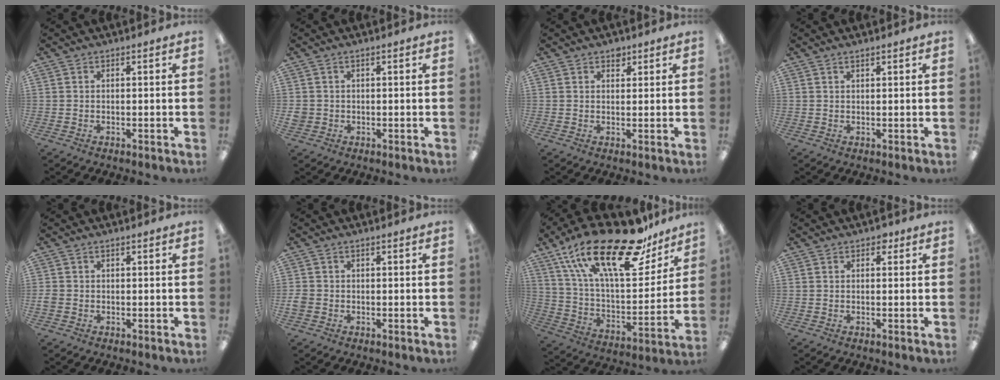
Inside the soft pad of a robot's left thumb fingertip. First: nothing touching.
{"total": 2.0, "force": [0.1, 1.8, 0.9], "torque": [-0.017, 0.004, 0.000]}
{"total": 2.2, "force": [1.7, 1.3, 0.7], "torque": [0.001, -0.006, 0.027]}
{"total": 1.0, "force": [0.9, 0.2, 0.5], "torque": [-0.011, 0.000, 0.015]}
{"total": 1.5, "force": [-0.4, 1.1, 0.8], "torque": [-0.013, 0.004, -0.007]}
{"total": 2.0, "force": [-0.5, 1.6, 1.1], "torque": [-0.017, 0.004, -0.009]}
{"total": 28.6, "force": [18.4, 11.0, 18.9], "torque": [-0.320, -0.100, 0.309]}
{"total": 1.6, "force": [0.8, 1.1, 0.8], "torque": [-0.001, -0.003, 0.011]}